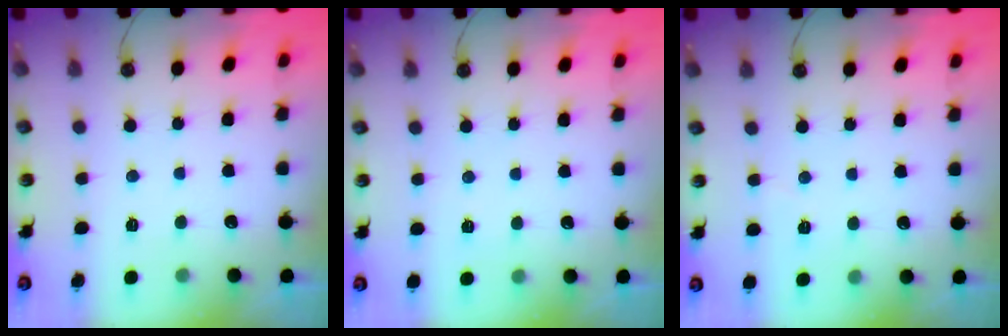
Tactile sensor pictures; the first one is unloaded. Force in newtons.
{"total": 2.6, "press": 1.3, "slide": 2.2}
{"total": 2.3, "press": 1.7, "slide": 1.6}